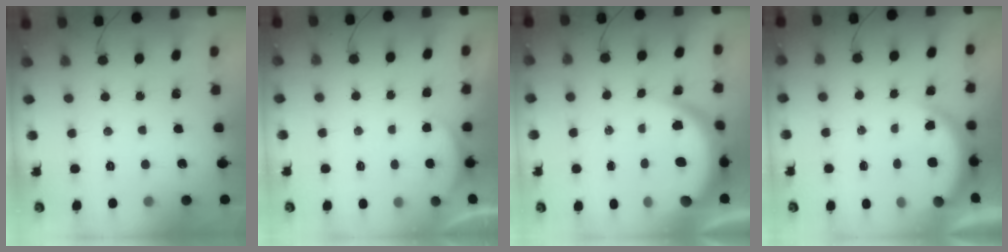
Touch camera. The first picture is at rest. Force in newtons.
{"total": 2.0, "press": 1.9, "slide": 0.6}
{"total": 8.6, "press": 8.5, "slide": 1.1}
{"total": 5.1, "press": 5.0, "slide": 0.9}